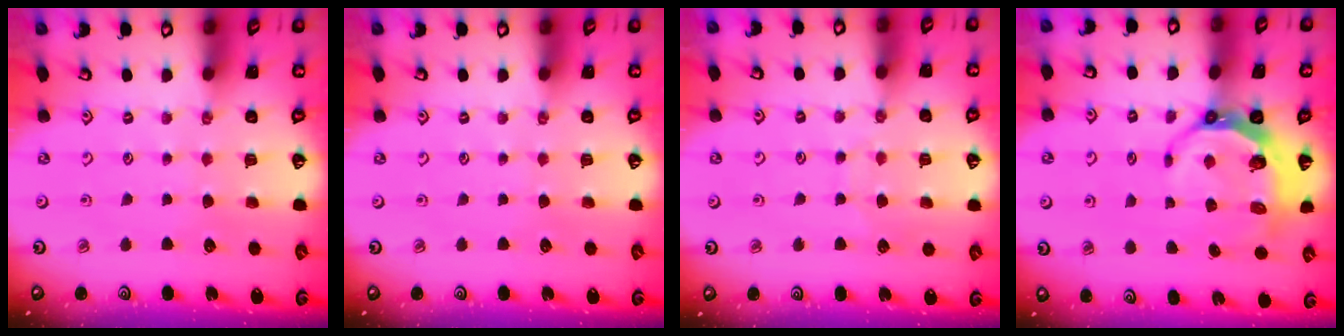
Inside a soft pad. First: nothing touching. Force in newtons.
{"total": 0.0}
{"total": 5.5, "press": 5.5, "slide": 0.5}
{"total": 6.4, "press": 5.5, "slide": 3.3}